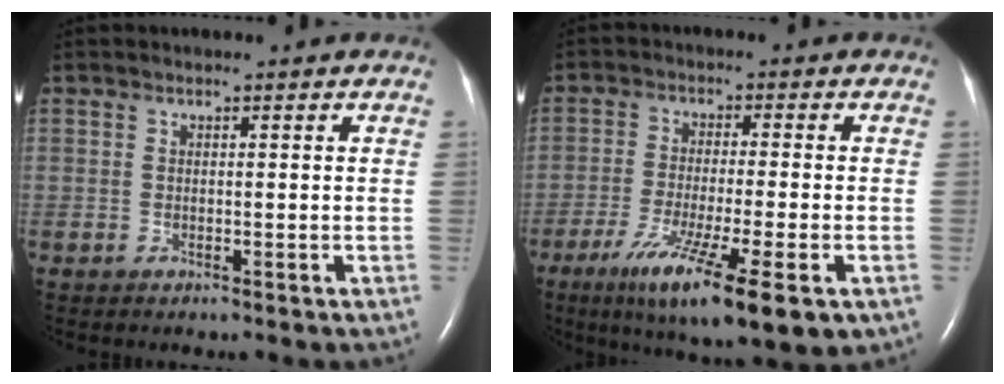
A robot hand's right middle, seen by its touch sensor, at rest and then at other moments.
{"total": 14.1, "force": [-7.3, 1.7, 12.0], "torque": [-0.183, -0.038, -0.114]}